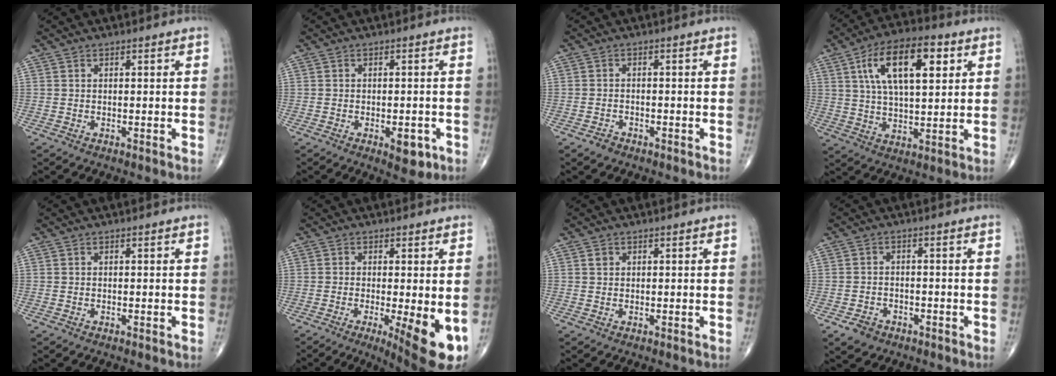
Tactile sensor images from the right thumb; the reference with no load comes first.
{"total": 4.4, "force": [-1.9, 2.0, 3.5], "torque": [-0.035, 0.001, -0.018]}
{"total": 1.9, "force": [-1.4, 1.1, 0.5], "torque": [-0.011, 0.007, -0.021]}
{"total": 16.3, "force": [5.7, 7.2, 13.4], "torque": [-0.210, -0.001, 0.095]}
{"total": 0.0}
{"total": 10.2, "force": [-2.8, 2.4, 9.5], "torque": [-0.134, -0.022, -0.038]}
{"total": 0.8, "force": [0.3, 0.7, 0.3], "torque": [-0.002, 0.000, 0.004]}
{"total": 3.8, "force": [-2.3, 2.7, 1.3], "torque": [-0.018, 0.012, -0.035]}